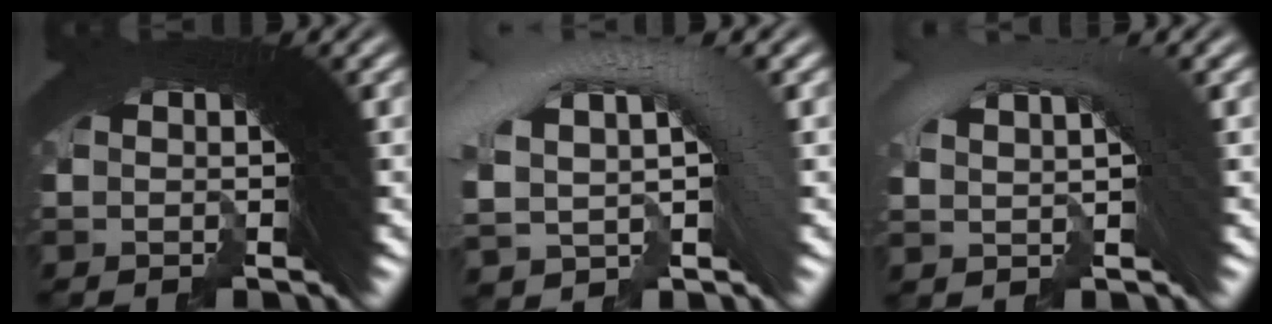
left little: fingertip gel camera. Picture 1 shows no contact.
{"total": 6.0, "force": [0.1, 3.6, 4.8], "torque": [-0.091, 0.013, -0.001]}
{"total": 3.3, "force": [0.6, 1.6, 2.8], "torque": [-0.043, 0.013, 0.009]}